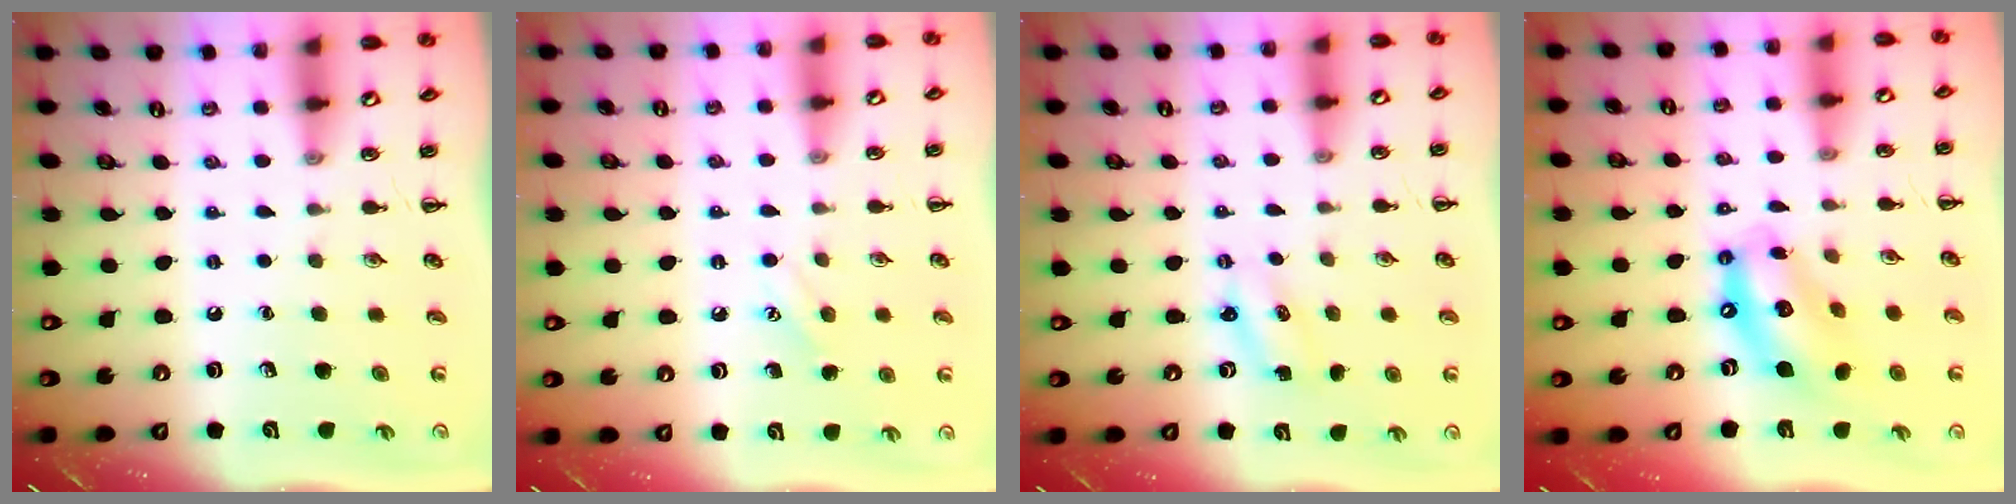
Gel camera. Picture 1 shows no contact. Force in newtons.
{"total": 6.5, "press": 6.4, "slide": 1.2}
{"total": 1.4, "press": 1.3, "slide": 0.3}
{"total": 14.3, "press": 13.7, "slide": 3.8}